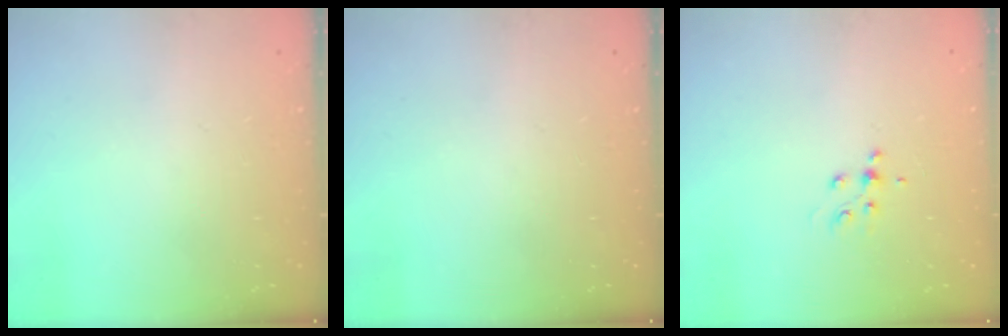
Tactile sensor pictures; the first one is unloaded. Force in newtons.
{"total": 0.0}
{"total": 5.1, "press": 4.9, "slide": 1.2}